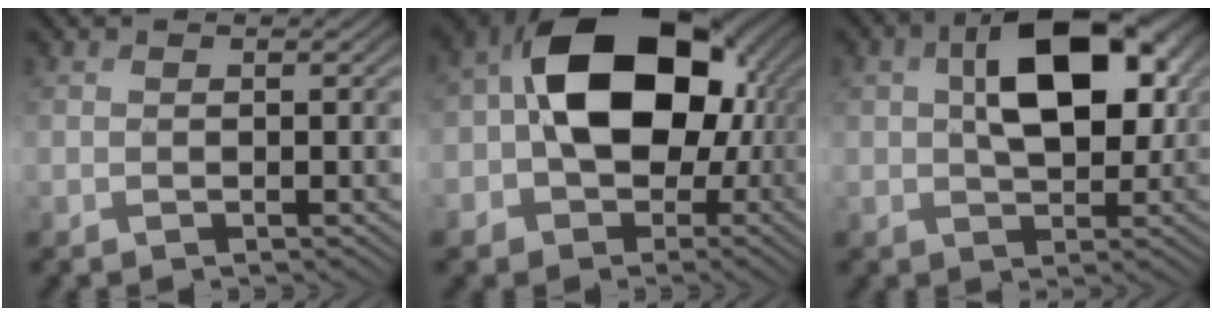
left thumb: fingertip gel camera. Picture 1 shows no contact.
{"total": 15.9, "force": [-0.2, 11.3, 11.2], "torque": [-0.179, 0.005, -0.013]}
{"total": 10.3, "force": [2.3, 5.7, 8.2], "torque": [-0.137, 0.009, 0.032]}